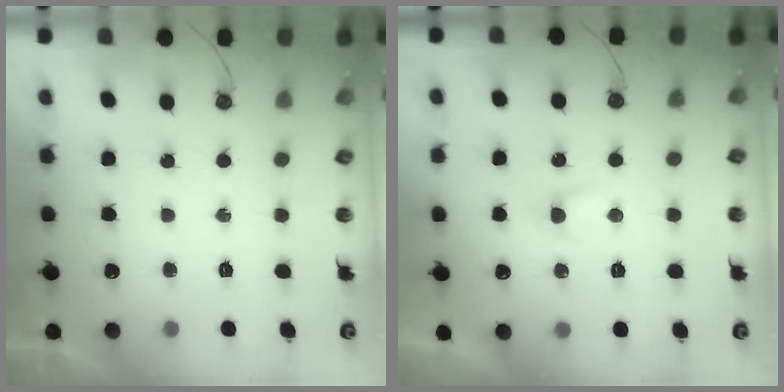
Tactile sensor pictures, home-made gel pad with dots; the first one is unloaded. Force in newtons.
{"total": 2.7, "press": 2.7, "slide": 0.4}